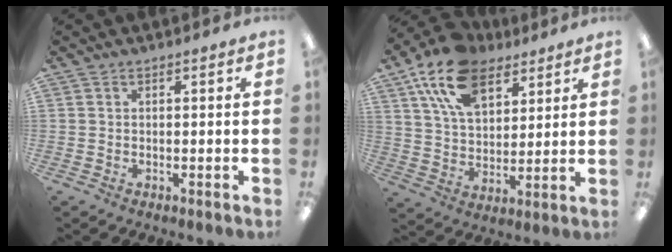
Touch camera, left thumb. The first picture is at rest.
{"total": 17.3, "force": [10.3, 10.0, 9.7], "torque": [-0.180, -0.030, 0.190]}